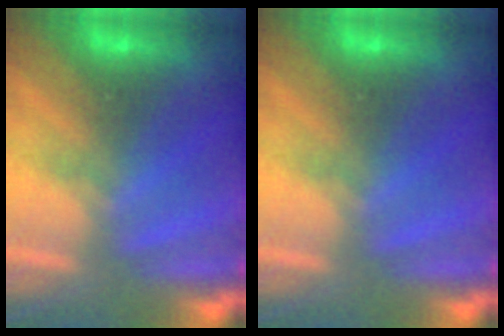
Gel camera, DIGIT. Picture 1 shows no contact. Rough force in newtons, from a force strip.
{"total": 0.0}